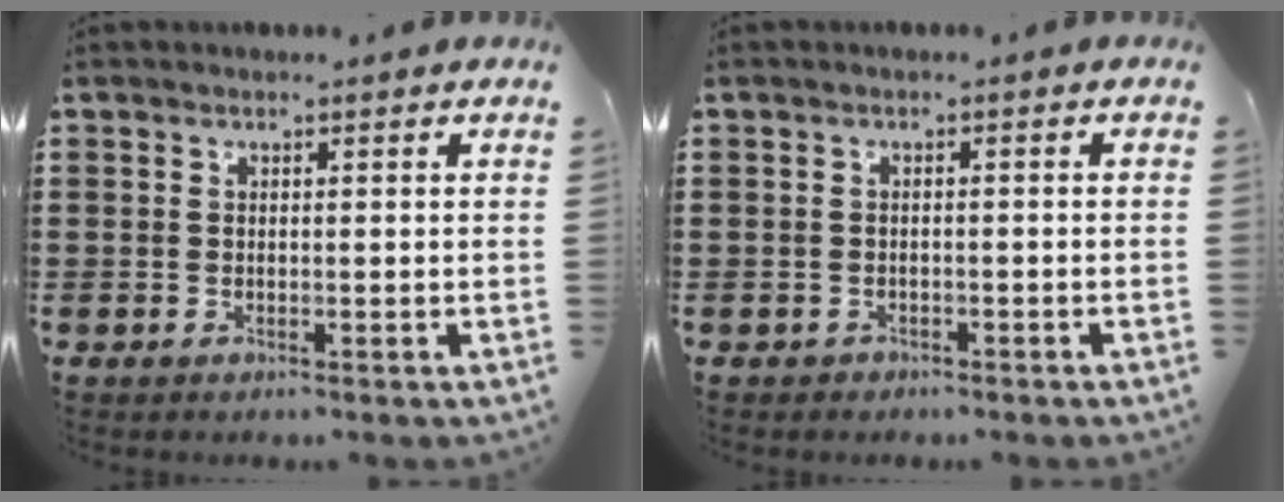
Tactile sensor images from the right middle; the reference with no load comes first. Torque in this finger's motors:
{"motor_torque": [0.16, 0.25, -0.06, -0.01]}